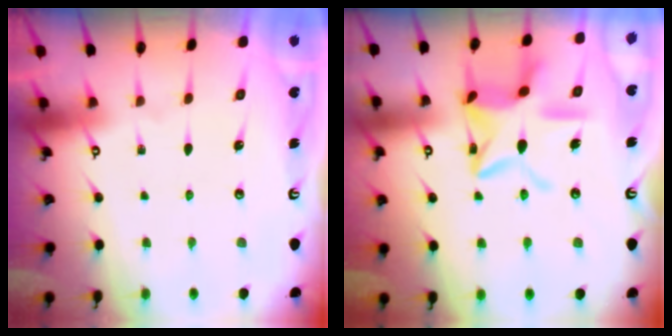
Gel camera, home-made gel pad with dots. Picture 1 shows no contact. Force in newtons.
{"total": 15.9, "press": 15.9, "slide": 1.3}